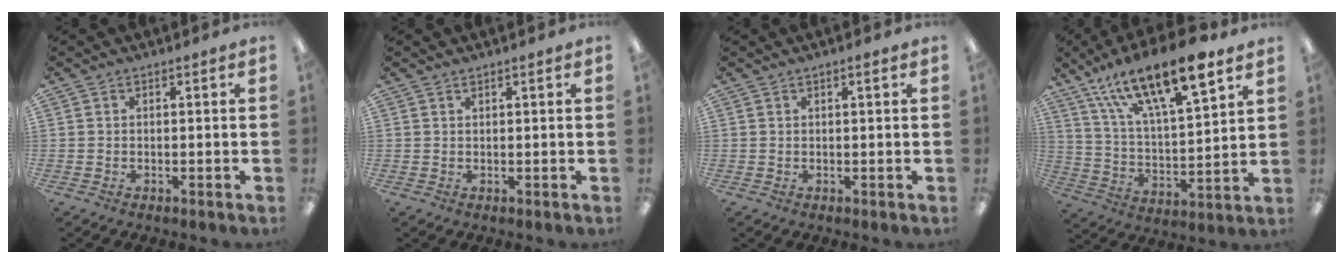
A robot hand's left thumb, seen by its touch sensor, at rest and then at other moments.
{"total": 0.7, "force": [0.5, 0.2, 0.4], "torque": [-0.008, 0.002, 0.009]}
{"total": 1.1, "force": [0.5, 0.2, 1.0], "torque": [-0.019, 0.001, 0.009]}
{"total": 20.6, "force": [14.3, 6.2, 13.5], "torque": [-0.227, -0.084, 0.241]}